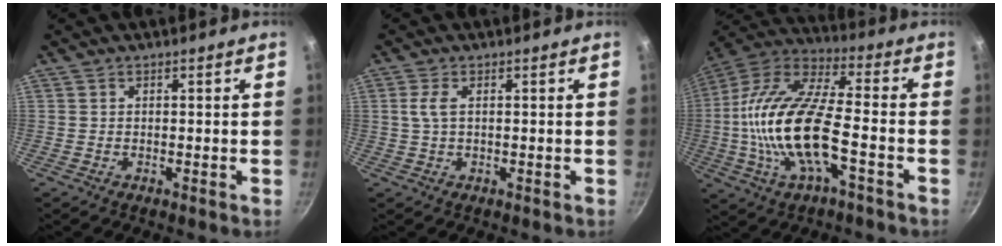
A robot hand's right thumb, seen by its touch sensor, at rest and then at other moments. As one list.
[{"total": 2.7, "force": [0.5, 1.1, 2.4], "torque": [-0.057, 0.005, 0.009]}, {"total": 20.5, "force": [-4.3, 7.8, 18.4], "torque": [-0.366, 0.033, -0.097]}]